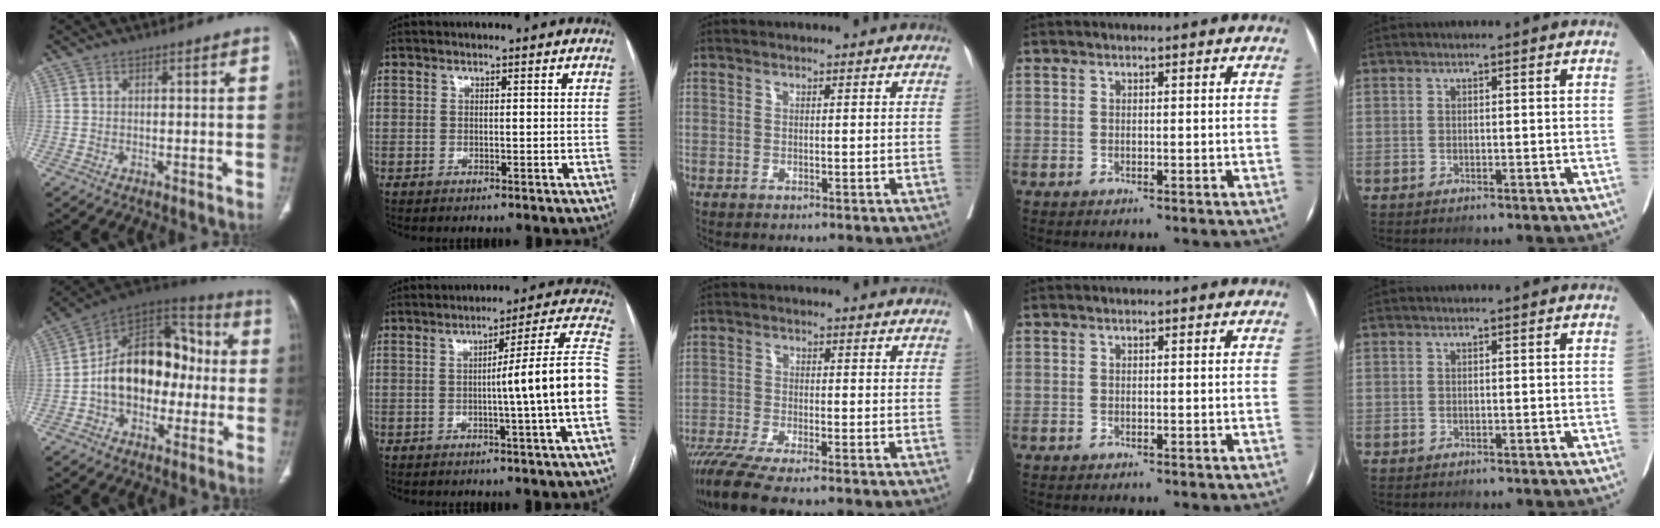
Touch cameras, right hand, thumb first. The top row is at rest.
{"thumb": {"total": 20.0, "force": [-1.6, 13.5, 14.8], "torque": [-0.195, 0.054, -0.031]}, "index": {"total": 12.2, "force": [-2.2, -2.1, 11.9], "torque": [-0.152, 0.018, -0.035]}, "middle": {"total": 8.8, "force": [-7.2, 0.1, 5.1], "torque": [-0.081, -0.024, -0.121]}}